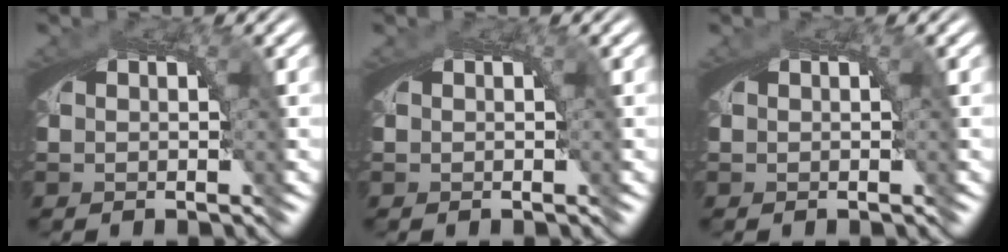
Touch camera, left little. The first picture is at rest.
{"total": 0.0}
{"total": 0.0}